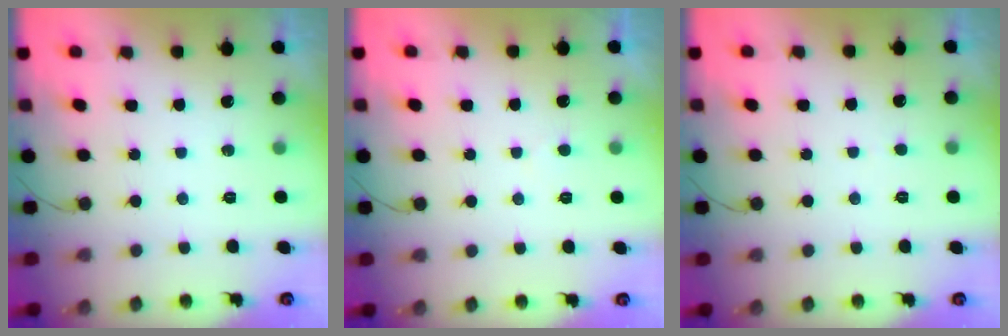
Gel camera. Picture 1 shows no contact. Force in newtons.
{"total": 1.9, "press": 1.9, "slide": 0.3}
{"total": 0.5, "press": 0.5, "slide": 0.1}